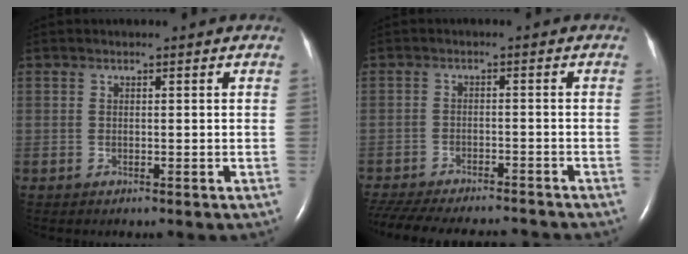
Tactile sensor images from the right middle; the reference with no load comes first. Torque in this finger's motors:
{"motor_torque": [0.62, -0.72, 0.43, 0.12]}